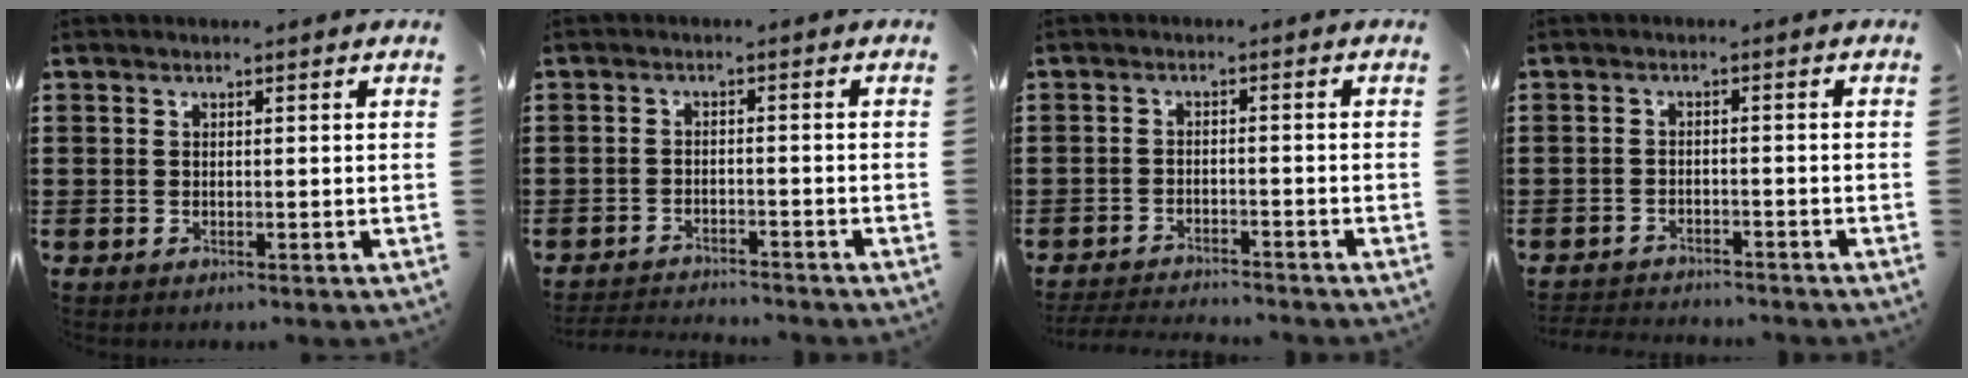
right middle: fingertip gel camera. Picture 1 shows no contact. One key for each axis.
{"total": 2.5, "fx": -2.5, "fy": 0.0, "fz": 0.1, "tx": -0.008, "ty": -0.002, "tz": -0.053}
{"total": 2.9, "fx": -2.9, "fy": 0.0, "fz": 0.3, "tx": -0.010, "ty": -0.002, "tz": -0.061}
{"total": 2.4, "fx": -2.4, "fy": 0.1, "fz": -0.1, "tx": -0.007, "ty": -0.003, "tz": -0.051}